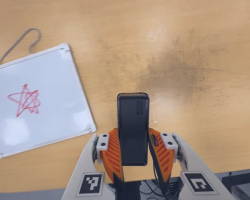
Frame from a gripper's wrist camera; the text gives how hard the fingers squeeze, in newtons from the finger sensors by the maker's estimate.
{"total": 4.5, "left": 3.2, "right": 5.8}